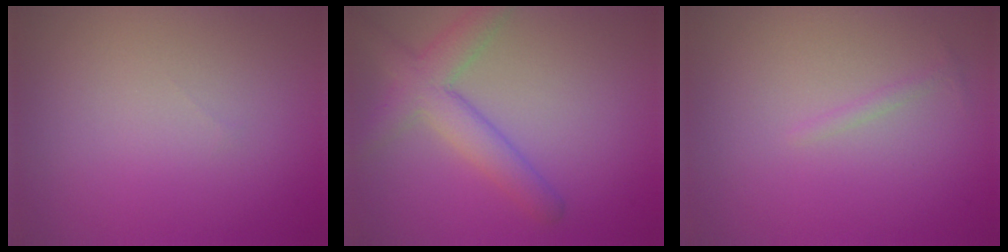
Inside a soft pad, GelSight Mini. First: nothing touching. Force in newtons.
{"total": 4.1, "press": 4.1, "slide": 0.2}
{"total": 0.7, "press": 0.7, "slide": 0.1}